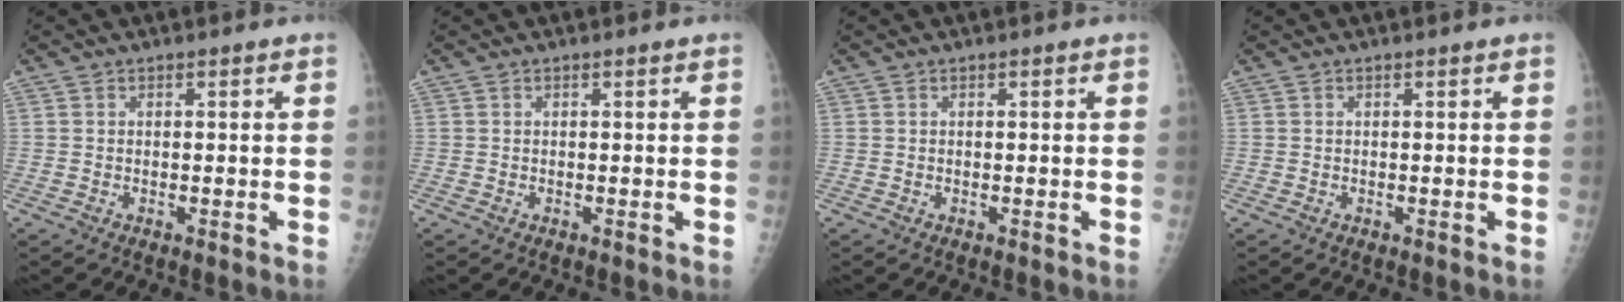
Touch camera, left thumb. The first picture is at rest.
{"total": 0.0}
{"total": 0.0}
{"total": 0.0}